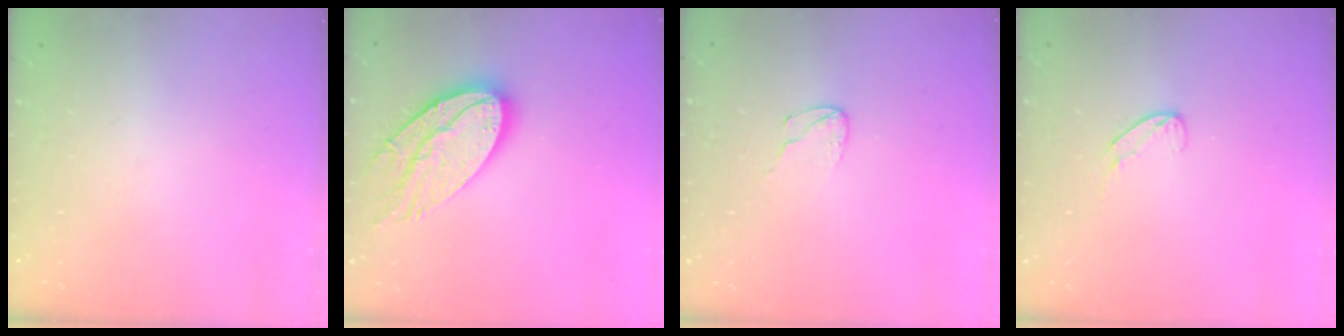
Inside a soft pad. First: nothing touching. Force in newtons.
{"total": 16.6, "press": 16.6, "slide": 1.2}
{"total": 2.7, "press": 2.7, "slide": 0.2}
{"total": 6.8, "press": 6.7, "slide": 0.5}